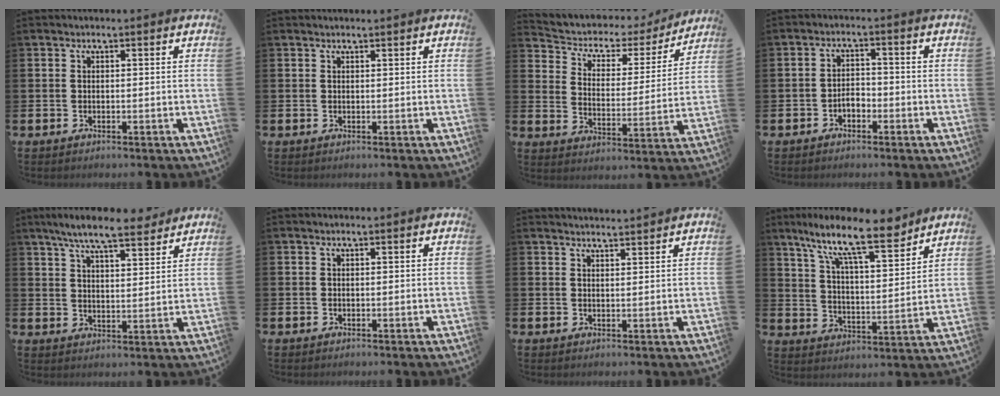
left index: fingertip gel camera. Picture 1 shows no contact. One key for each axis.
{"total": 0.6, "fx": 0.6, "fy": 0.0, "fz": 0.0, "tx": 0.004, "ty": -0.001, "tz": 0.010}
{"total": 4.8, "fx": 3.7, "fy": 2.8, "fz": 1.2, "tx": -0.051, "ty": -0.029, "tz": 0.053}
{"total": 2.1, "fx": -1.4, "fy": 1.2, "fz": 1.0, "tx": -0.017, "ty": 0.006, "tz": -0.032}
{"total": 8.2, "fx": 7.4, "fy": 1.3, "fz": 3.3, "tx": -0.072, "ty": -0.032, "tz": 0.131}
{"total": 0.0}
{"total": 2.3, "fx": 2.3, "fy": -0.1, "fz": 0.0, "tx": 0.007, "ty": -0.016, "tz": 0.039}
{"total": 12.0, "fx": 9.8, "fy": 2.3, "fz": 6.6, "tx": -0.137, "ty": -0.054, "tz": 0.166}